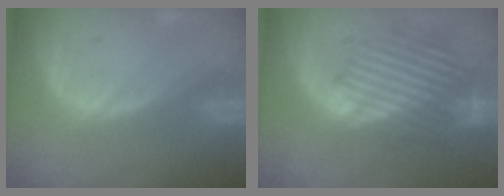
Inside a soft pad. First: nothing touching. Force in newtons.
{"total": 9.8, "press": 9.1, "slide": 3.5}